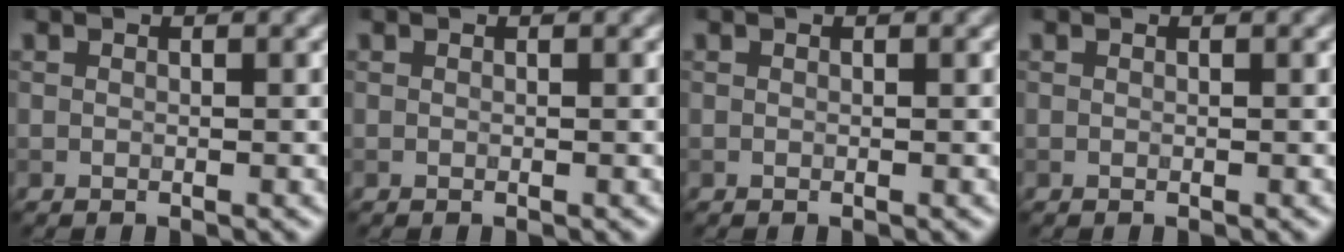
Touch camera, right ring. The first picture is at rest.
{"total": 0.0}
{"total": 0.0}
{"total": 0.0}